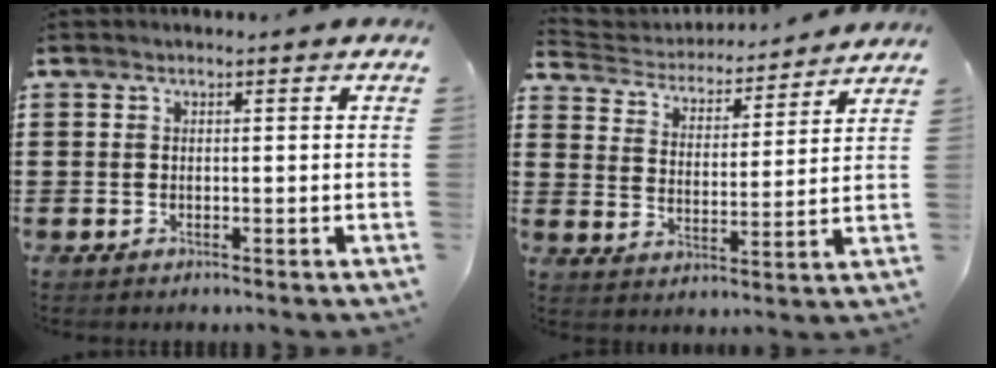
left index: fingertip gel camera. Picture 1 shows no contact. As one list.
[{"total": 3.8, "force": [3.7, 0.6, 0.0], "torque": [-0.025, -0.028, 0.057]}]